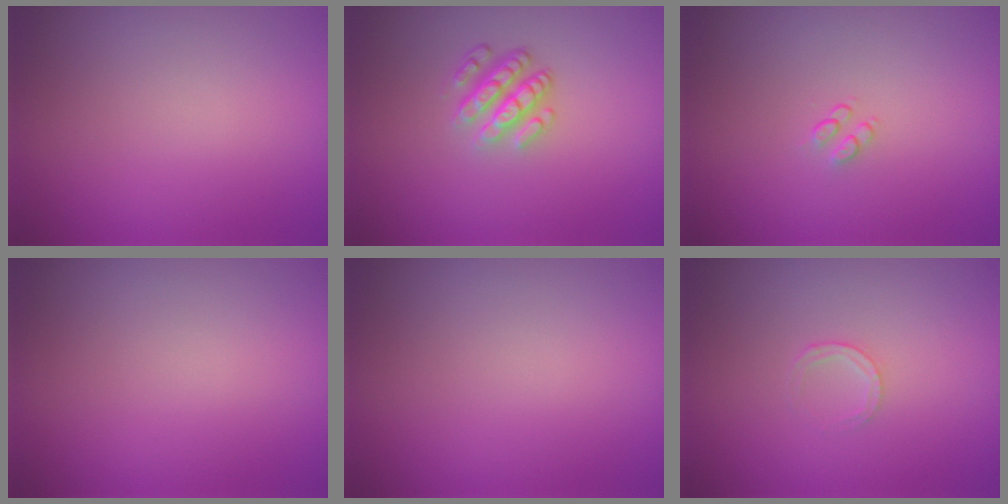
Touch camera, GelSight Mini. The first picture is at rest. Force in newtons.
{"total": 3.6, "press": 2.6, "slide": 2.5}
{"total": 0.9, "press": 0.6, "slide": 0.7}
{"total": 0.0}
{"total": 0.0}
{"total": 1.3, "press": 1.3, "slide": 0.2}